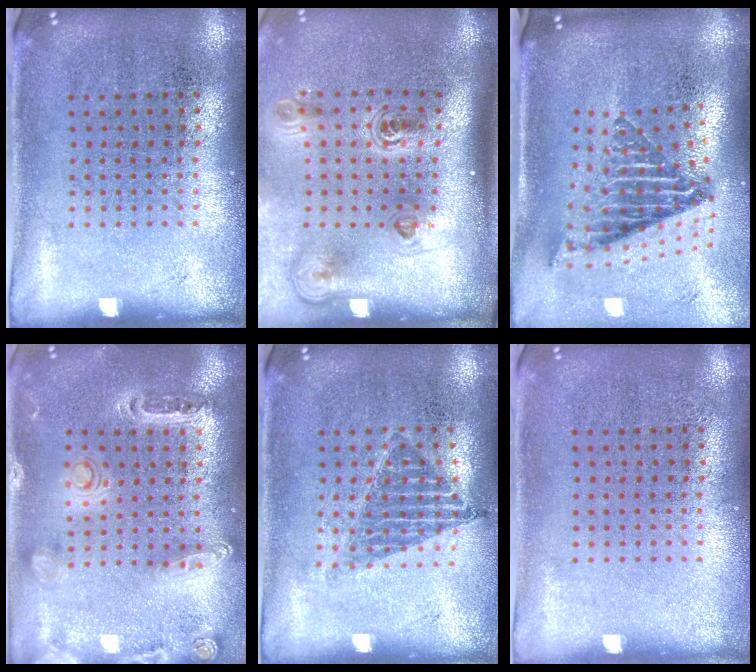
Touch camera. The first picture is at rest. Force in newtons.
{"total": 2.3, "press": 1.5, "slide": 1.8}
{"total": 2.6, "press": 1.6, "slide": 2.0}
{"total": 1.4, "press": 1.4, "slide": 0.4}
{"total": 0.9, "press": 0.8, "slide": 0.4}
{"total": 0.0}